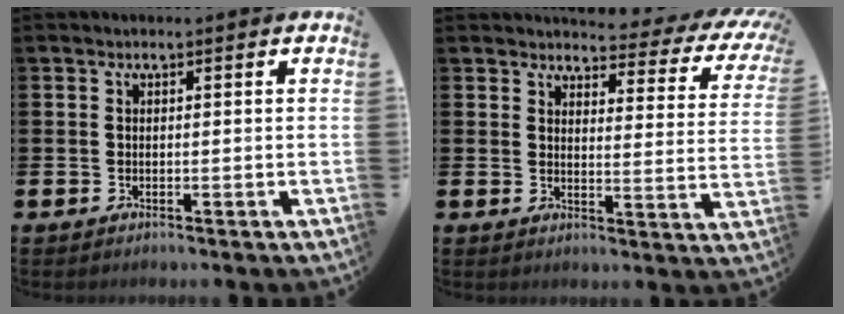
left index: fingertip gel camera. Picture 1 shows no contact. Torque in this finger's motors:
{"motor_torque": [1.14, -1.00, 0.26, 0.05]}